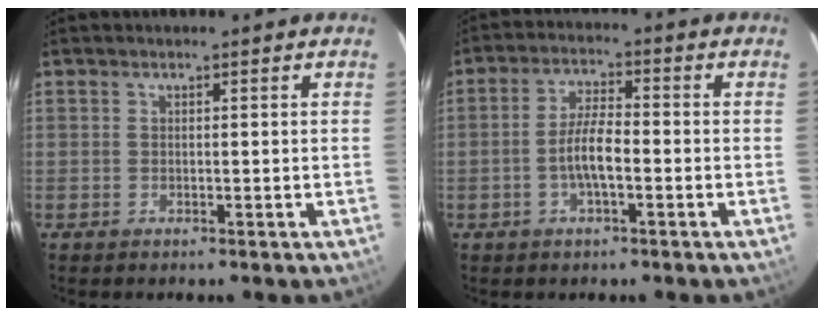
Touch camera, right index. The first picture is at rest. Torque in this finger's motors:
{"motor_torque": [1.08, -0.53, 0.59, 0.12]}